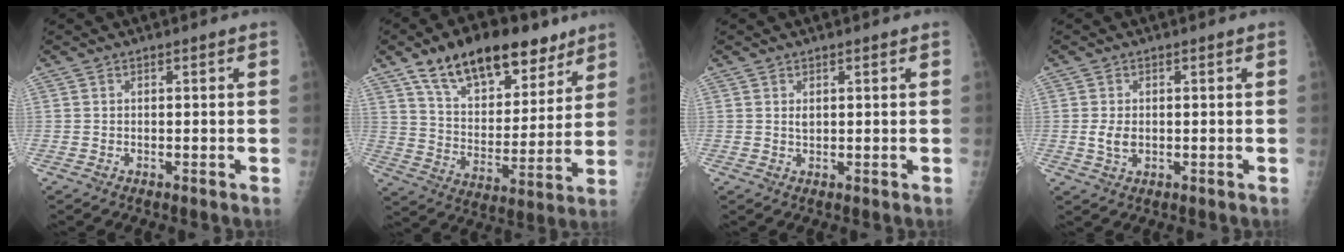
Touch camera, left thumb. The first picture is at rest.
{"total": 21.1, "force": [13.6, 10.6, 12.2], "torque": [-0.154, -0.045, 0.228]}
{"total": 1.3, "force": [0.6, 0.7, 0.9], "torque": [-0.012, -0.004, 0.012]}
{"total": 3.1, "force": [-0.1, 2.1, 2.4], "torque": [-0.046, -0.004, 0.002]}